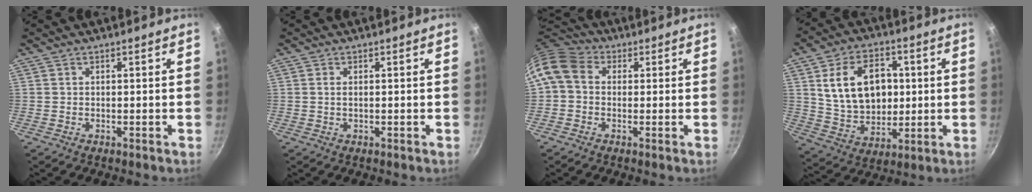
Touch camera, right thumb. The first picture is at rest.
{"total": 1.0, "force": [0.2, 0.4, 0.9], "torque": [-0.016, 0.000, 0.003]}
{"total": 8.5, "force": [0.8, 6.9, 4.9], "torque": [-0.085, 0.024, -0.005]}
{"total": 16.7, "force": [3.1, 11.8, 11.3], "torque": [-0.161, -0.003, 0.062]}